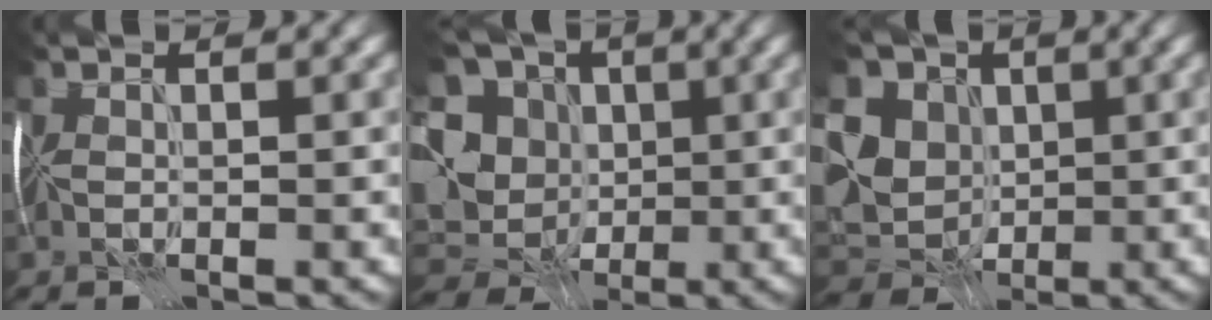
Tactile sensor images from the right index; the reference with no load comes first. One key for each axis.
{"total": 11.9, "fx": -0.7, "fy": 10.0, "fz": 6.3, "tx": -0.135, "ty": -0.008, "tz": -0.016}
{"total": 11.5, "fx": 1.7, "fy": 9.7, "fz": 5.9, "tx": -0.127, "ty": 0.018, "tz": 0.011}